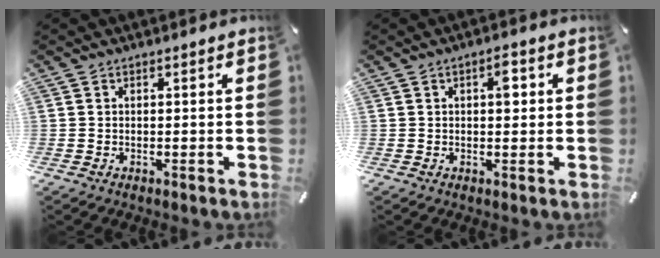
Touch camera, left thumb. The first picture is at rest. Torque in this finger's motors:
{"motor_torque": [0.55, 0.84, 0.33, -0.07, 0.08]}